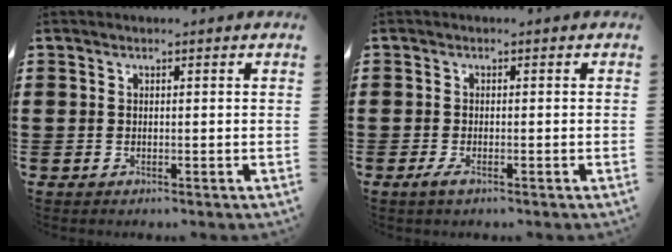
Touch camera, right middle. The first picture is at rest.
{"total": 1.5, "force": [-0.9, 0.4, 1.1], "torque": [-0.028, -0.004, -0.021]}